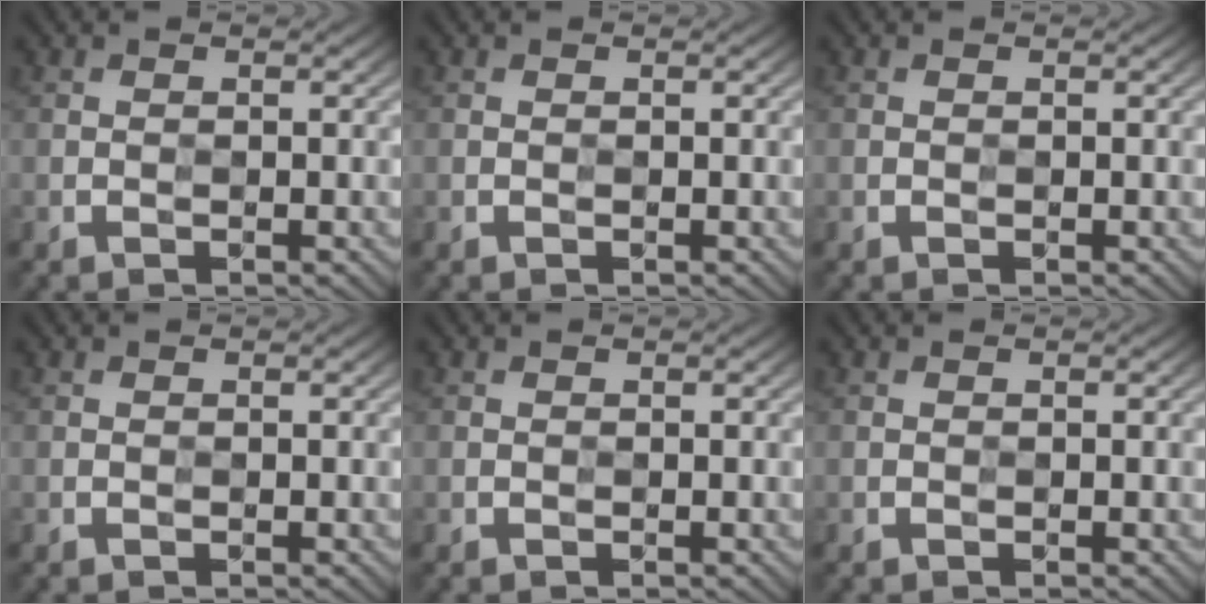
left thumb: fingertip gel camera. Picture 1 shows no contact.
{"total": 0.0}
{"total": 0.0}
{"total": 0.0}
{"total": 0.0}
{"total": 0.0}